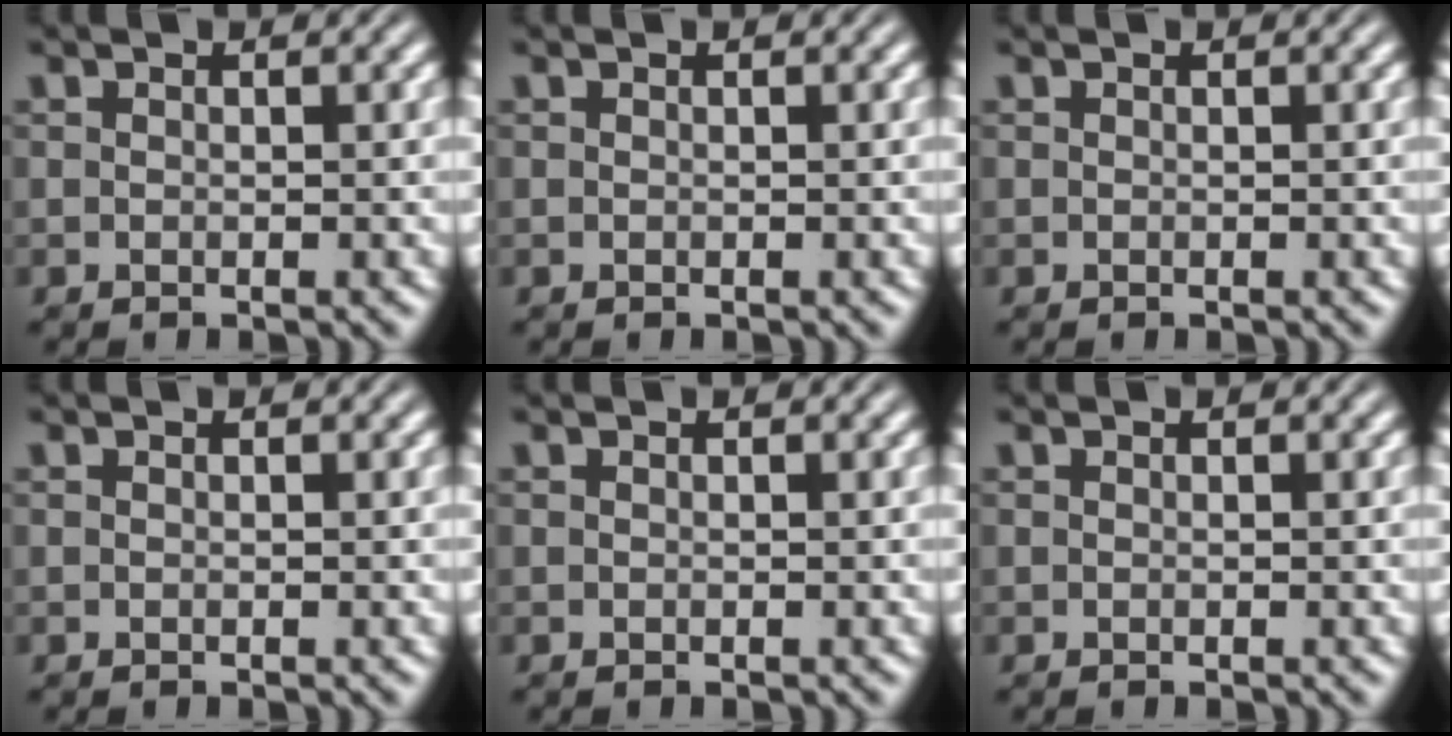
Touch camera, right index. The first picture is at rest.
{"total": 0.0}
{"total": 0.0}
{"total": 0.0}
{"total": 0.0}
{"total": 0.0}